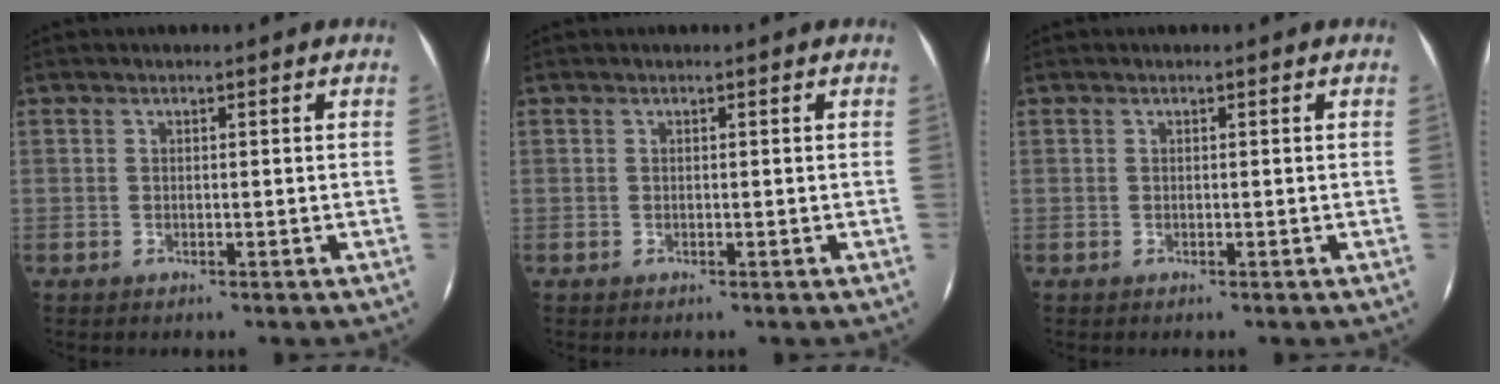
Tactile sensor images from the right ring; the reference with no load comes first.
{"total": 0.0}
{"total": 0.0}